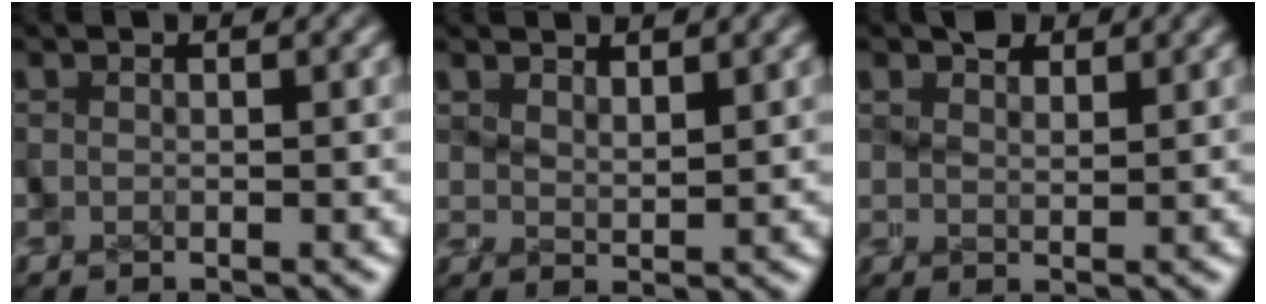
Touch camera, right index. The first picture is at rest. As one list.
[{"total": 2.4, "force": [2.1, 0.4, 0.9], "torque": [-0.020, -0.006, 0.040]}, {"total": 2.3, "force": [1.8, 1.1, 1.0], "torque": [-0.011, -0.005, 0.031]}]